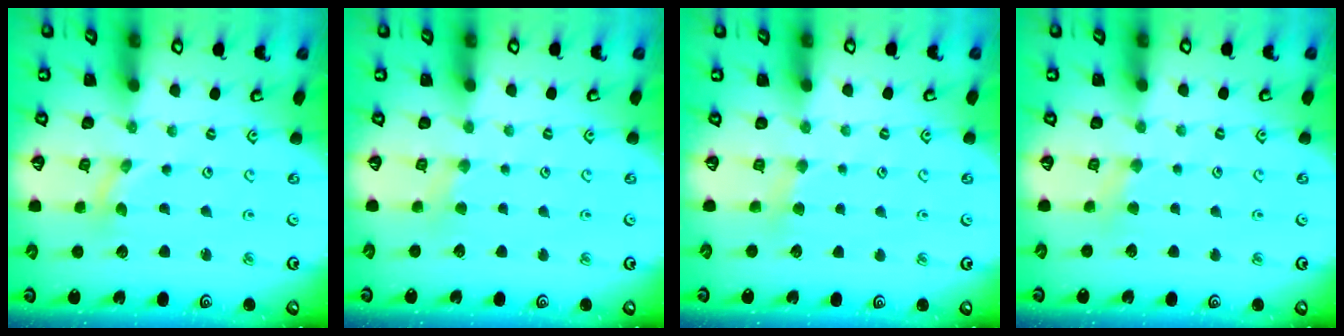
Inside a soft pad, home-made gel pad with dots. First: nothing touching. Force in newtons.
{"total": 1.2, "press": 1.1, "slide": 0.3}
{"total": 2.9, "press": 2.9, "slide": 0.4}
{"total": 3.0, "press": 3.0, "slide": 0.5}